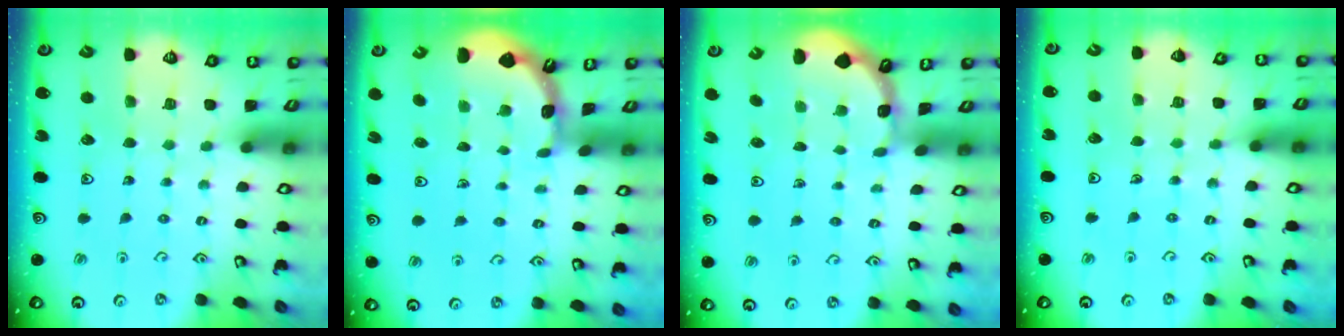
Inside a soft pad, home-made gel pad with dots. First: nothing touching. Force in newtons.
{"total": 1.6, "press": 1.6, "slide": 0.1}
{"total": 1.2, "press": 1.2, "slide": 0.2}
{"total": 4.0, "press": 3.9, "slide": 0.5}